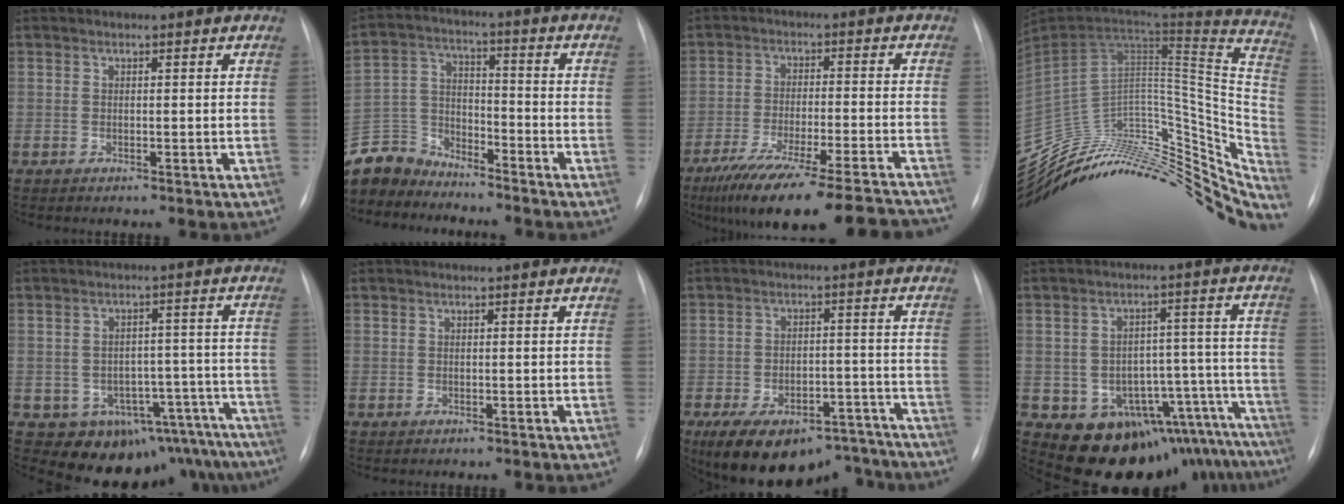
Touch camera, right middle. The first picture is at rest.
{"total": 9.6, "force": [-9.1, 2.8, 0.4], "torque": [-0.014, 0.010, -0.185]}
{"total": 22.8, "force": [-19.9, 1.0, 11.0], "torque": [-0.128, -0.035, -0.287]}
{"total": 36.6, "force": [-27.5, 17.5, 16.8], "torque": [-0.233, 0.029, -0.381]}
{"total": 15.0, "force": [-11.5, 8.8, 4.1], "torque": [-0.026, 0.053, -0.126]}
{"total": 0.0}
{"total": 17.3, "force": [-13.3, 8.1, 7.5], "torque": [-0.122, 0.025, -0.179]}
{"total": 16.6, "force": [-14.3, 7.3, 4.1], "torque": [-0.005, 0.070, -0.169]}